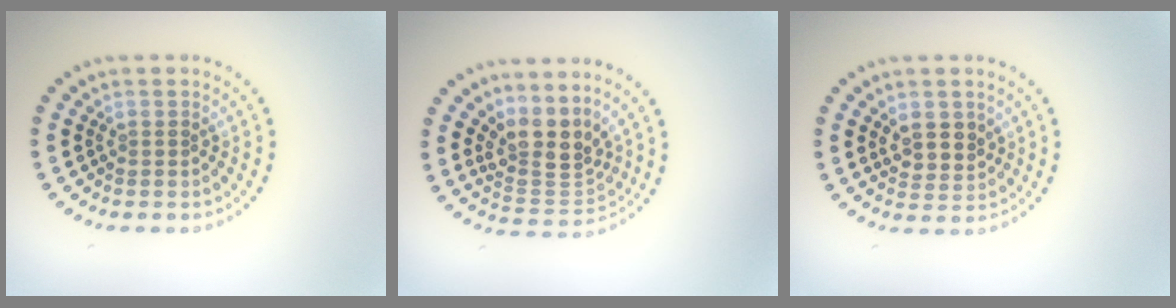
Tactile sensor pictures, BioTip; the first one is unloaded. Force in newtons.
{"total": 4.0, "press": 2.9, "slide": 2.7}
{"total": 2.6, "press": 2.4, "slide": 1.0}